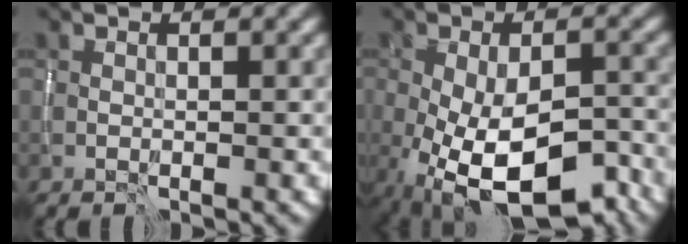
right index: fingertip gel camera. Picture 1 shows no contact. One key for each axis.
{"total": 12.3, "fx": -5.4, "fy": 5.8, "fz": 9.4, "tx": -0.164, "ty": -0.043, "tz": -0.077}